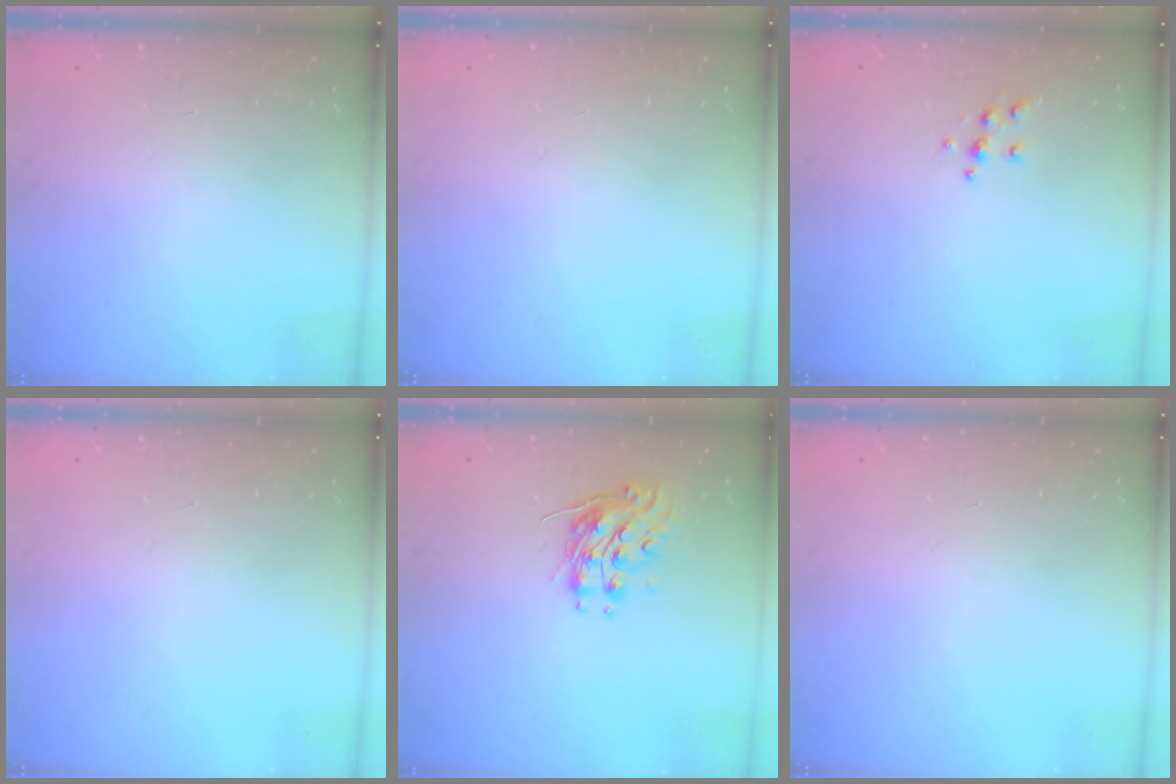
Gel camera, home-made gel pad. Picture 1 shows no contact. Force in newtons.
{"total": 0.0}
{"total": 5.6, "press": 5.6, "slide": 0.5}
{"total": 0.0}
{"total": 8.9, "press": 8.9, "slide": 0.2}
{"total": 0.0}